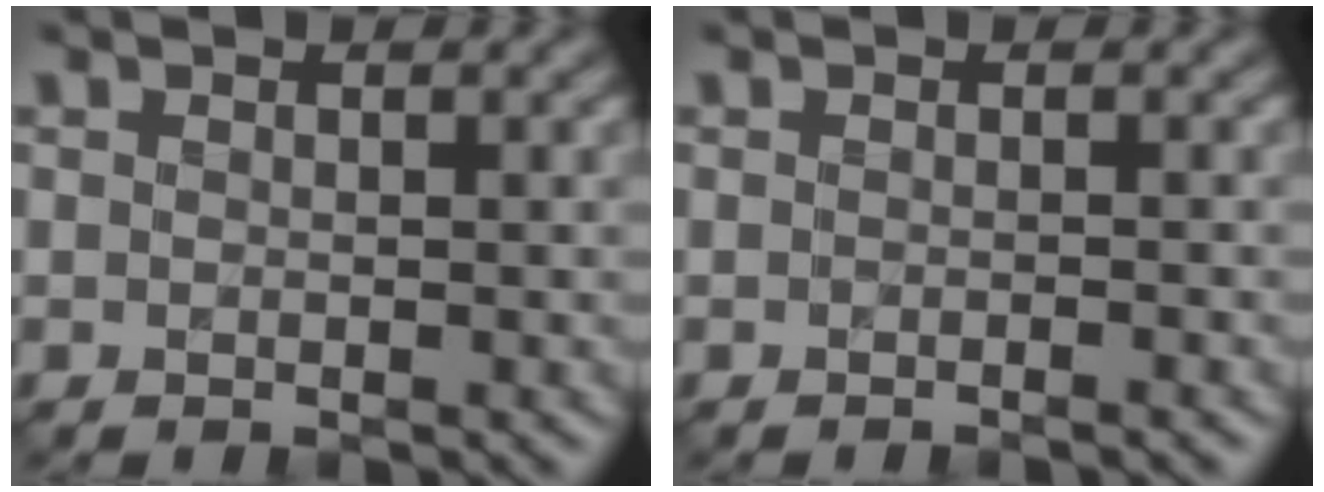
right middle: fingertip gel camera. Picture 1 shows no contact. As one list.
[{"total": 0.7, "force": [-0.6, -0.2, 0.2], "torque": [-0.002, 0.000, -0.011]}]